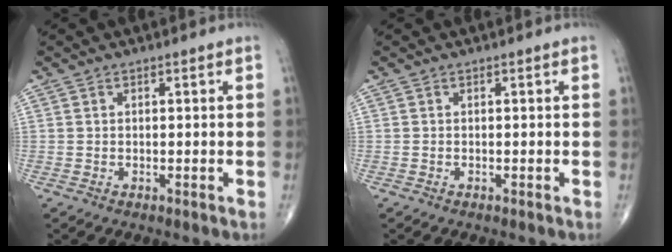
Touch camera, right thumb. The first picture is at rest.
{"total": 0.0}